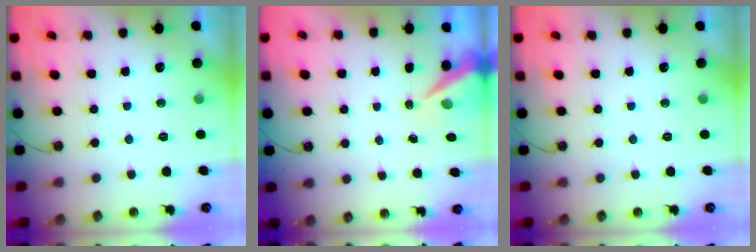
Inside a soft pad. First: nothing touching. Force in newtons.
{"total": 7.2, "press": 7.2, "slide": 0.2}
{"total": 0.0}